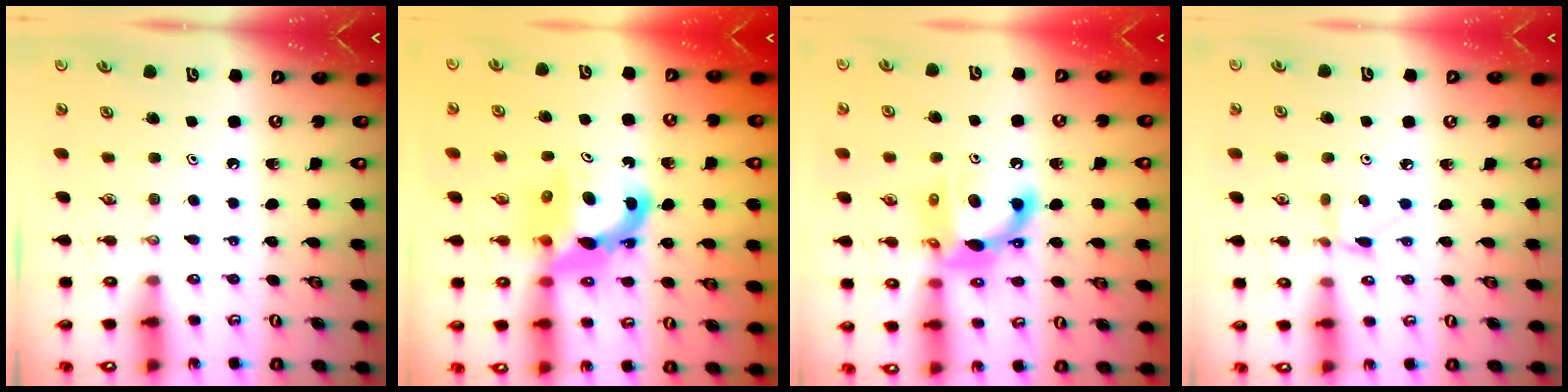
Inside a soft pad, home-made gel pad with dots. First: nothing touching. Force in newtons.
{"total": 9.8, "press": 9.8, "slide": 0.5}
{"total": 12.9, "press": 12.9, "slide": 1.1}
{"total": 2.8, "press": 2.8, "slide": 0.4}